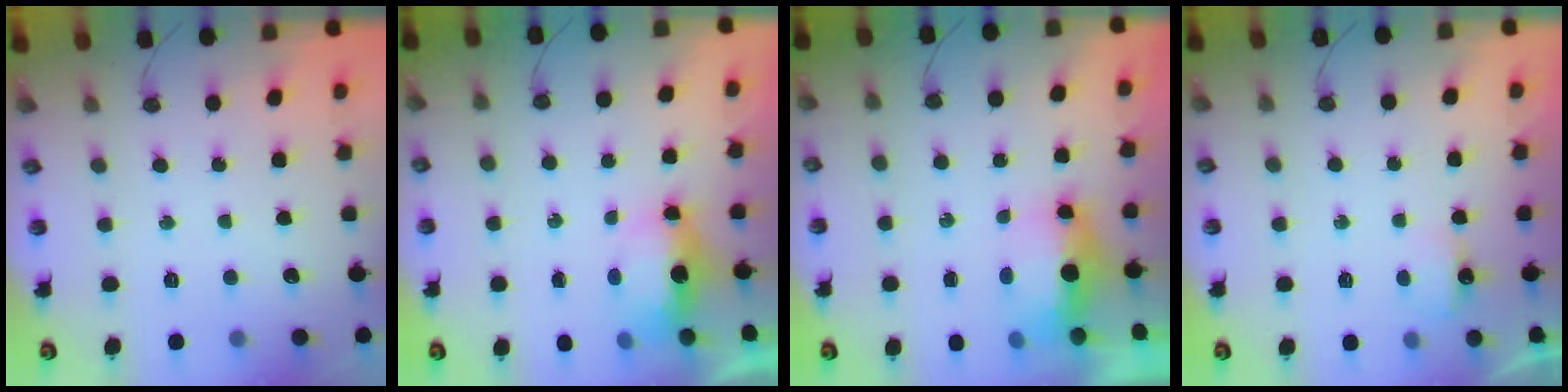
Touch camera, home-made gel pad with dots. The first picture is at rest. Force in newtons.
{"total": 7.0, "press": 6.5, "slide": 2.6}
{"total": 6.1, "press": 6.1, "slide": 0.2}
{"total": 3.5, "press": 3.5, "slide": 0.6}